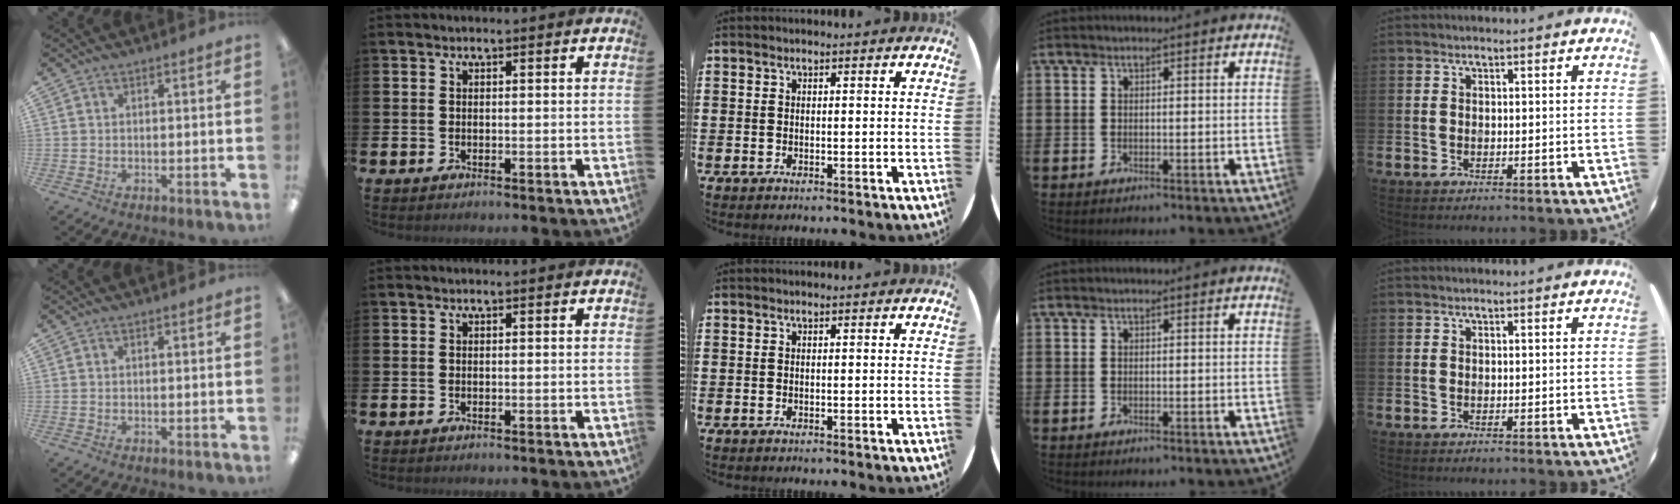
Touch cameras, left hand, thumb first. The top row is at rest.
{}